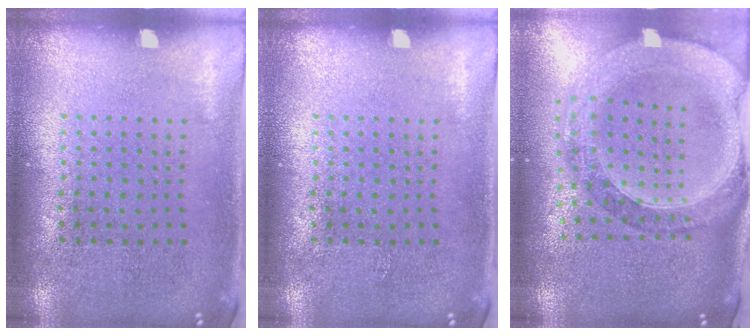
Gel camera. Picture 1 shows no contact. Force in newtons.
{"total": 0.0}
{"total": 1.9, "press": 1.8, "slide": 0.7}